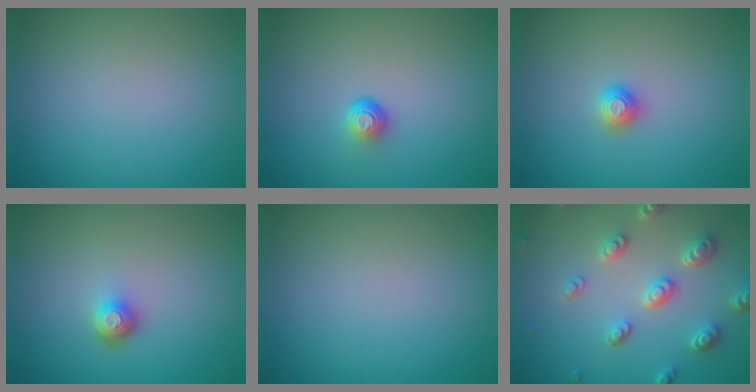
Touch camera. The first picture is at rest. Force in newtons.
{"total": 1.7, "press": 1.0, "slide": 1.4}
{"total": 1.2, "press": 1.2, "slide": 0.1}
{"total": 1.7, "press": 1.3, "slide": 1.2}
{"total": 0.0}
{"total": 4.8, "press": 3.7, "slide": 3.0}